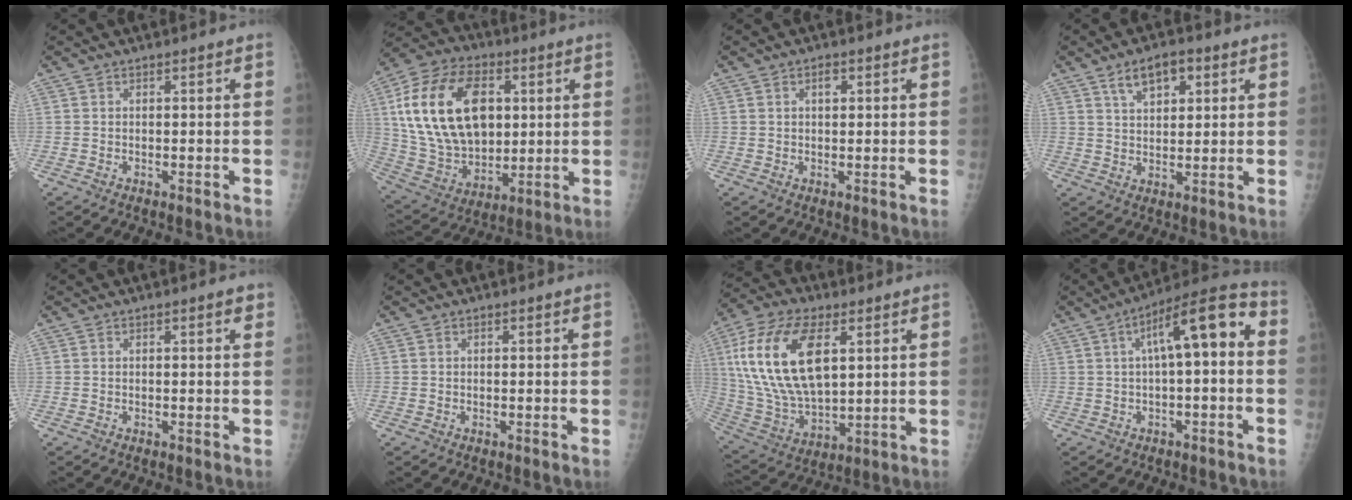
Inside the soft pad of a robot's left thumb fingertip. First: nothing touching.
{"total": 24.7, "force": [5.7, 16.0, 17.9], "torque": [-0.315, -0.010, 0.107]}
{"total": 2.0, "force": [0.8, 1.2, 1.4], "torque": [-0.015, -0.001, 0.011]}
{"total": 7.3, "force": [3.7, 3.9, 4.9], "torque": [-0.061, -0.011, 0.062]}
{"total": 1.1, "force": [0.6, 0.3, 0.9], "torque": [-0.012, 0.000, 0.006]}
{"total": 0.0}
{"total": 21.7, "force": [6.1, 11.2, 17.5], "torque": [-0.339, -0.014, 0.116]}
{"total": 12.3, "force": [1.3, 4.2, 11.4], "torque": [-0.168, 0.046, 0.014]}